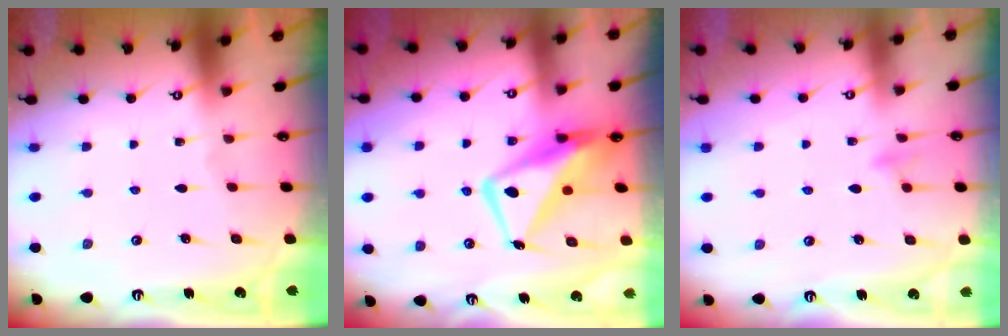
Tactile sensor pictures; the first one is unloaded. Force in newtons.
{"total": 11.9, "press": 11.8, "slide": 1.4}
{"total": 6.6, "press": 6.6, "slide": 0.6}